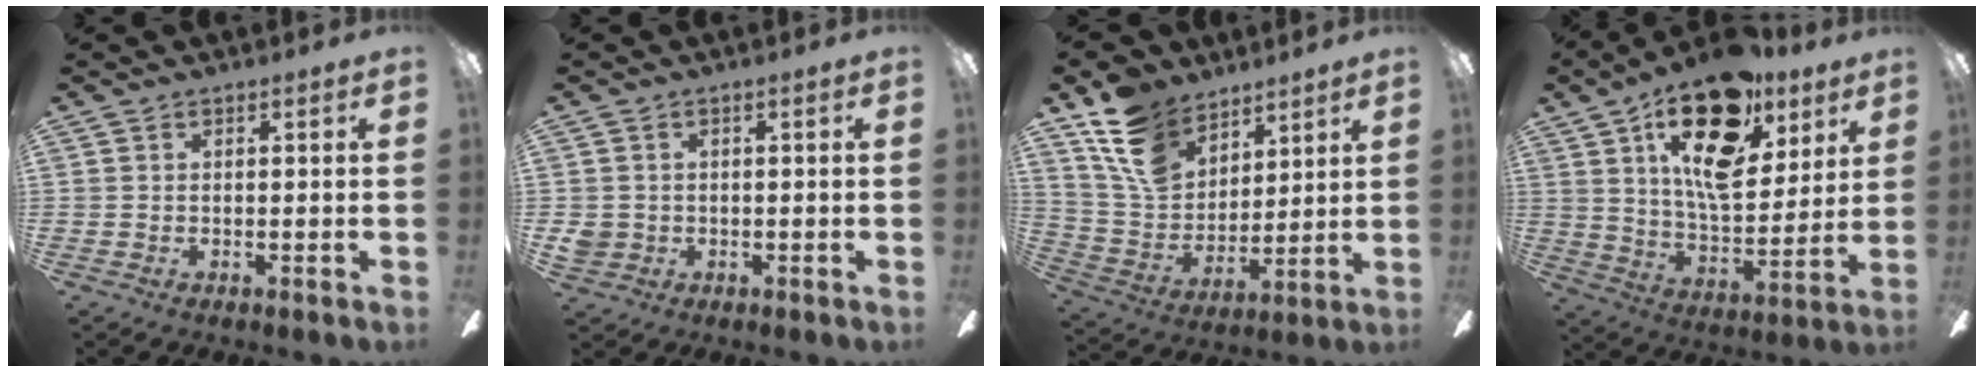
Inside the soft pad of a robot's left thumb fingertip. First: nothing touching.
{"total": 2.9, "force": [0.3, 2.8, 0.9], "torque": [-0.018, 0.006, 0.007]}
{"total": 15.6, "force": [10.5, 9.8, 6.0], "torque": [-0.139, -0.046, 0.210]}
{"total": 22.9, "force": [12.5, 11.0, 15.7], "torque": [-0.237, -0.055, 0.211]}